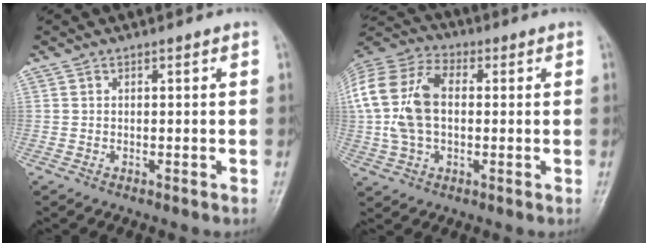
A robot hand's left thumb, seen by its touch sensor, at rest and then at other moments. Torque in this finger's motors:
{"motor_torque": [1.80, 3.21, 1.50, -0.78, 0.60]}